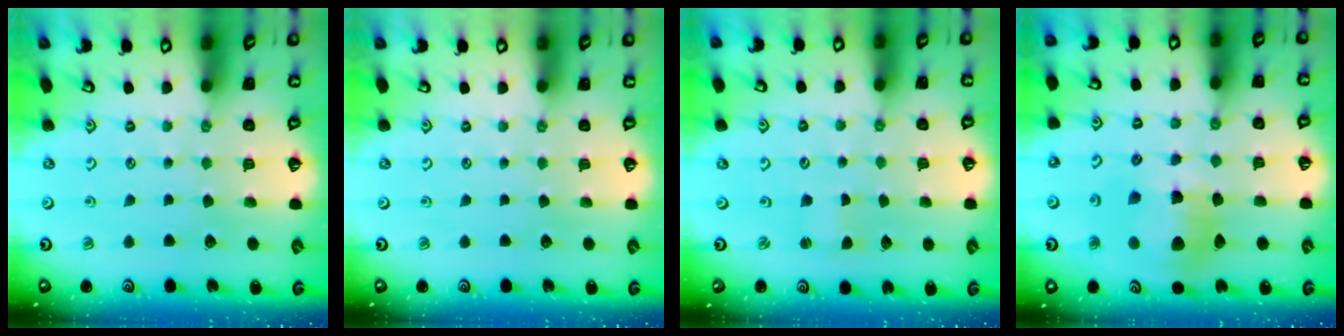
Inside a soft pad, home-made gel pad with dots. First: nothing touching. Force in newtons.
{"total": 0.0}
{"total": 0.0}
{"total": 12.5, "press": 12.4, "slide": 1.7}